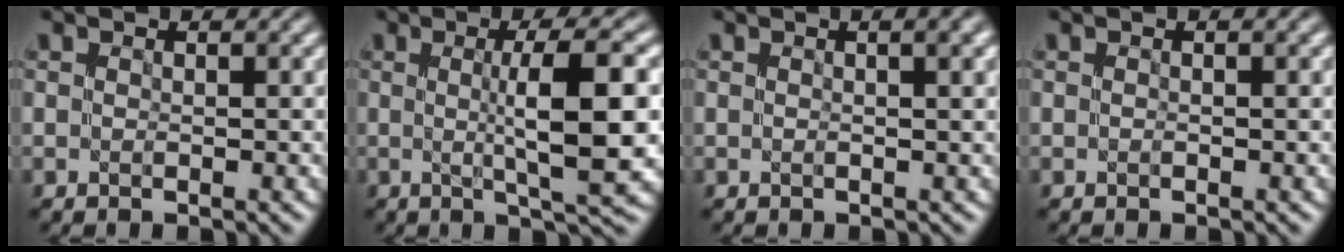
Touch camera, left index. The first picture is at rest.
{"total": 7.8, "force": [0.3, 1.5, 7.7], "torque": [-0.107, 0.005, 0.004]}
{"total": 3.2, "force": [1.2, 1.2, 2.8], "torque": [-0.023, 0.001, -0.002]}
{"total": 0.6, "force": [0.0, 0.2, 0.6], "torque": [-0.013, 0.001, -0.001]}